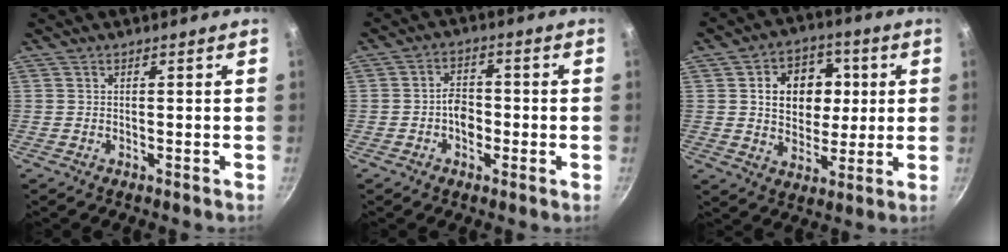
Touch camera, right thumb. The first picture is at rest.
{"total": 5.0, "force": [-1.2, 3.6, 3.3], "torque": [-0.029, 0.017, -0.025]}
{"total": 13.1, "force": [2.3, 10.4, 7.7], "torque": [-0.071, 0.003, 0.034]}